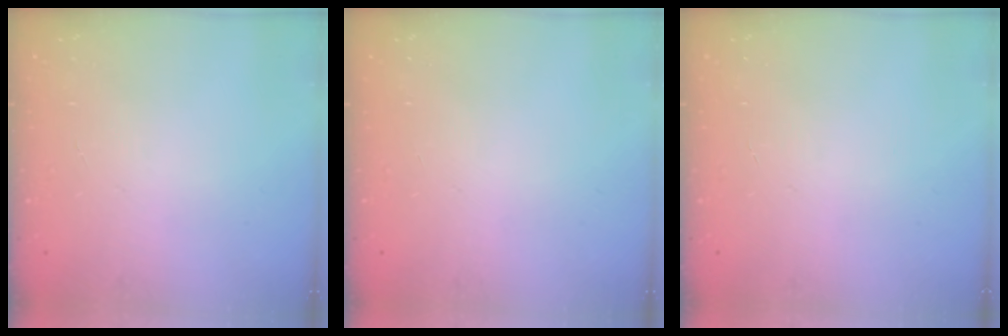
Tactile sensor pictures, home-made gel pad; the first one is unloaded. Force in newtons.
{"total": 0.0}
{"total": 0.0}